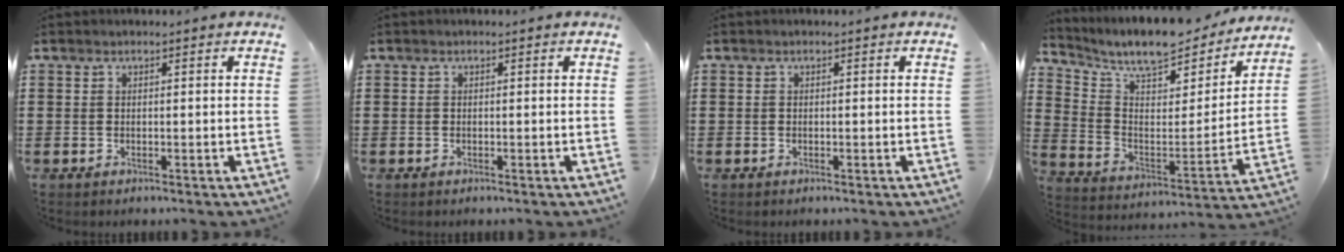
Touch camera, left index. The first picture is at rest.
{"total": 0.0}
{"total": 0.0}
{"total": 8.8, "force": [7.8, 1.8, 3.6], "torque": [-0.099, -0.058, 0.131]}